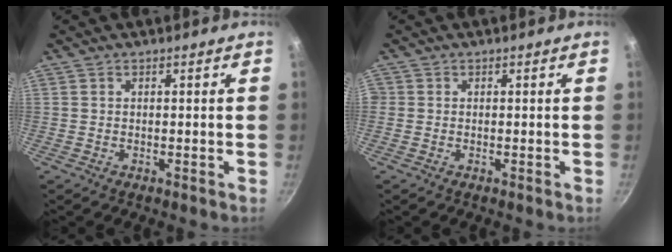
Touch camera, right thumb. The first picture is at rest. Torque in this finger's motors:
{"motor_torque": [-0.11, 0.29, 0.30, 0.09, -0.03]}